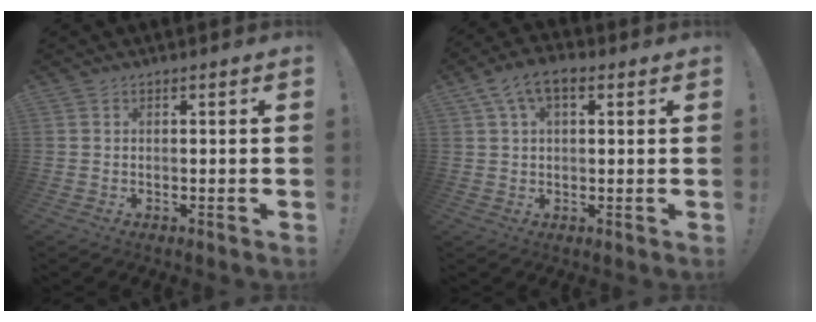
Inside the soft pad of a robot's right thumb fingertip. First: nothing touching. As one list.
[{"total": 7.1, "force": [2.9, 3.8, 5.3], "torque": [-0.096, 0.004, 0.057]}]